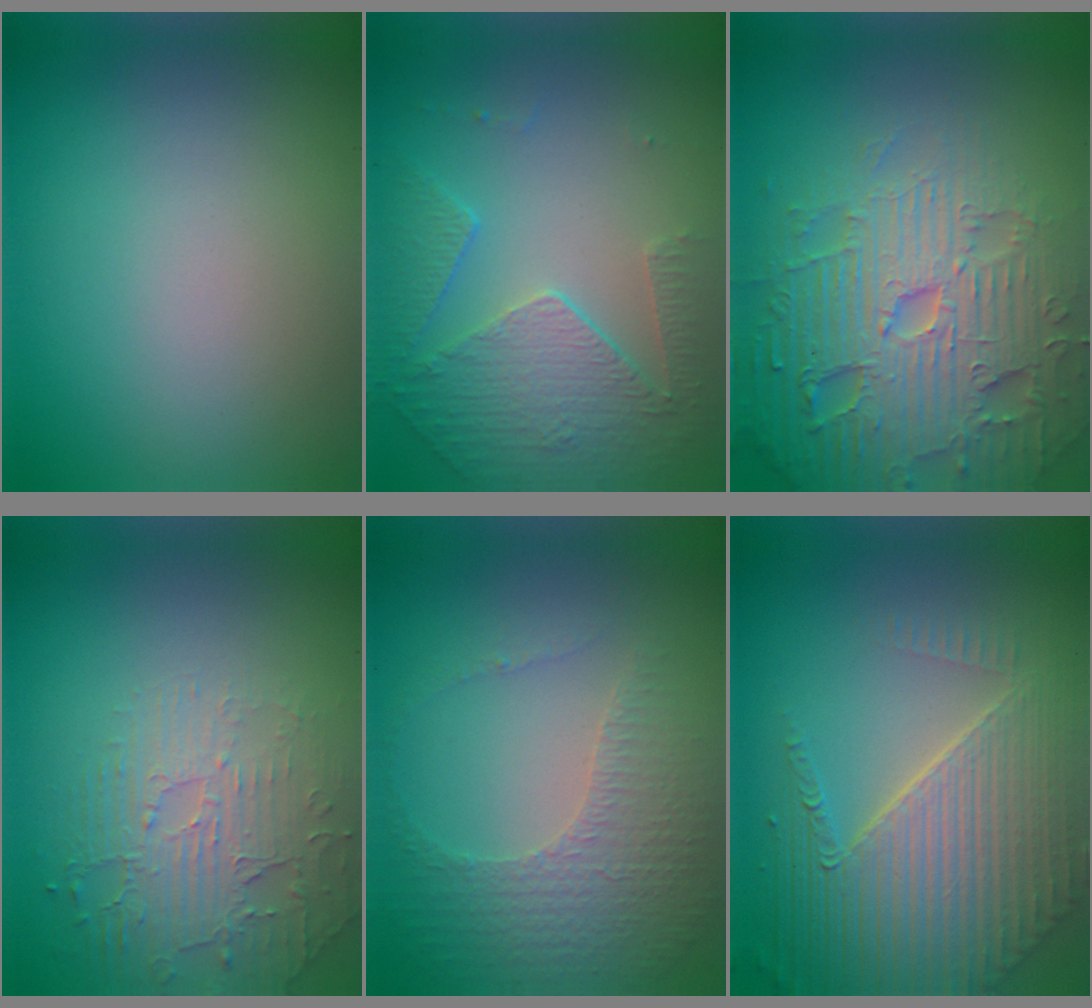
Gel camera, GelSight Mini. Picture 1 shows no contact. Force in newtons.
{"total": 5.1, "press": 3.7, "slide": 3.6}
{"total": 7.6, "press": 7.4, "slide": 1.8}
{"total": 2.6, "press": 2.1, "slide": 1.5}
{"total": 4.6, "press": 3.1, "slide": 3.3}
{"total": 8.3, "press": 5.6, "slide": 6.1}